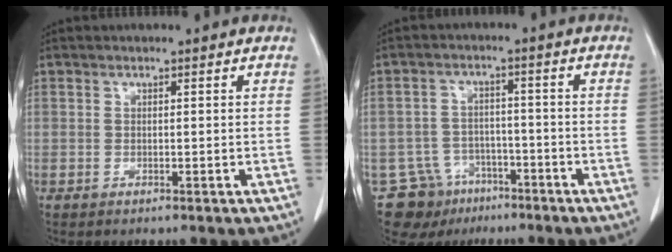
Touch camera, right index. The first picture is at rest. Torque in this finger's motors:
{"motor_torque": [-0.26, 0.01, -0.56, -0.21]}